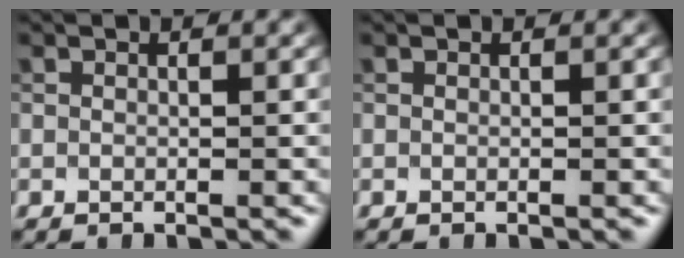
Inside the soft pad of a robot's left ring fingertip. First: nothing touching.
{"total": 0.0}